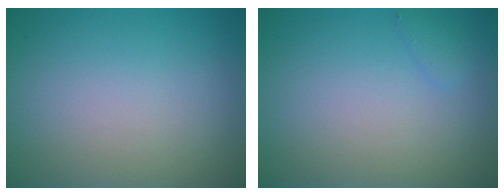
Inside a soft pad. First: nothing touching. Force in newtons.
{"total": 0.8, "press": 0.8, "slide": 0.1}